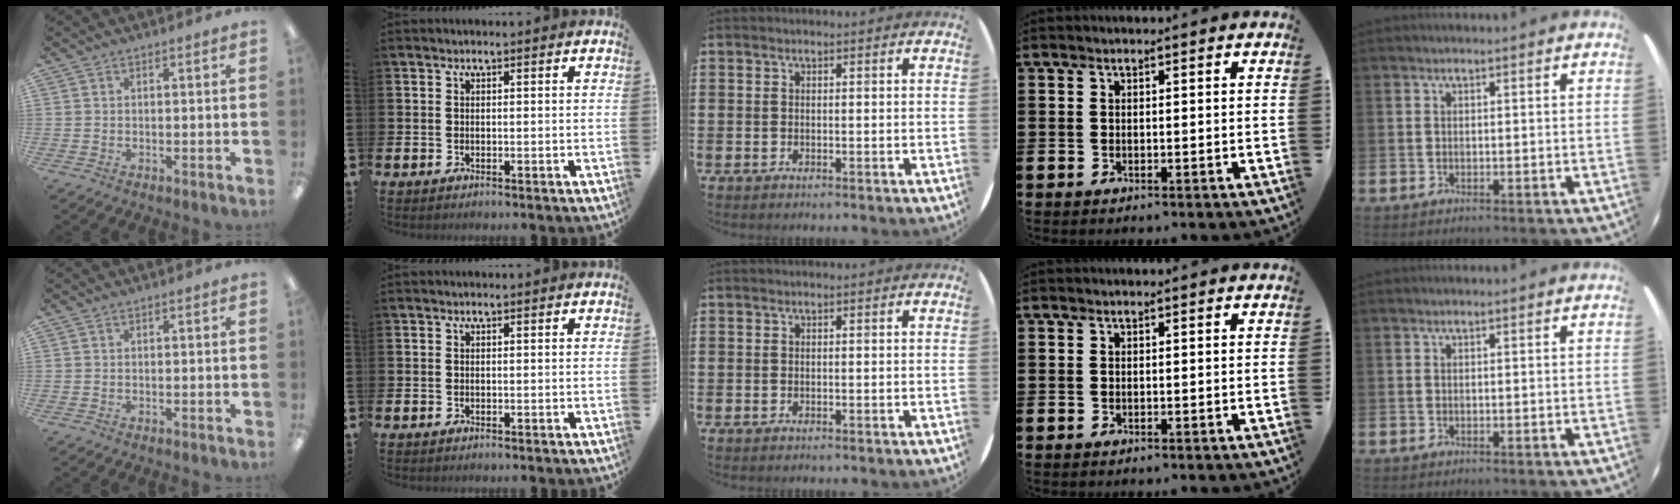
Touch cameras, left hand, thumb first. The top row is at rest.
{}